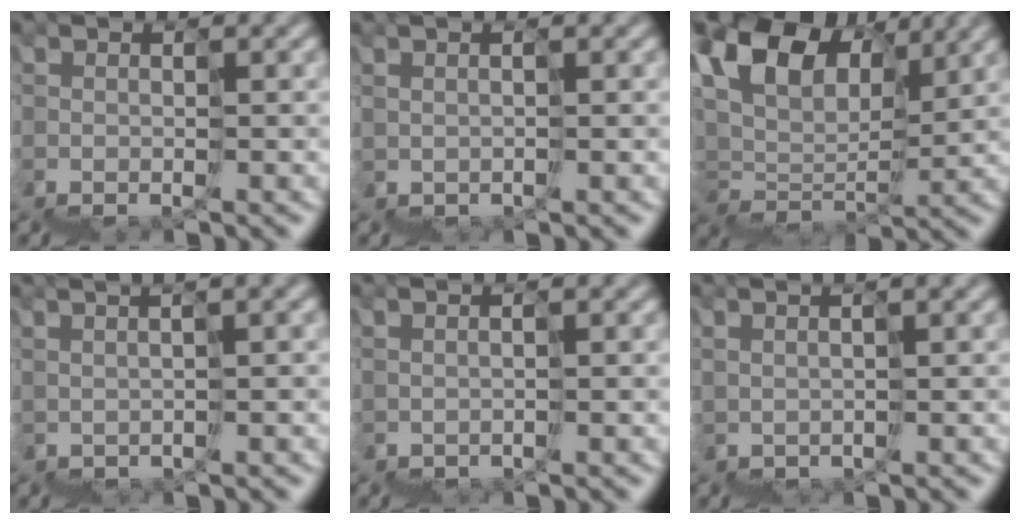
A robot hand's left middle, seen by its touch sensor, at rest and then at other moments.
{"total": 2.6, "force": [1.6, -1.3, -1.5], "torque": [0.035, 0.024, 0.021]}
{"total": 7.0, "force": [6.2, 2.8, 1.4], "torque": [-0.043, 0.053, 0.098]}
{"total": 4.7, "force": [3.7, -0.2, 2.9], "torque": [-0.023, 0.061, 0.071]}
{"total": 2.7, "force": [1.4, -1.7, -1.6], "torque": [0.032, 0.021, 0.018]}
{"total": 3.5, "force": [3.1, -1.6, -0.8], "torque": [0.037, 0.040, 0.050]}